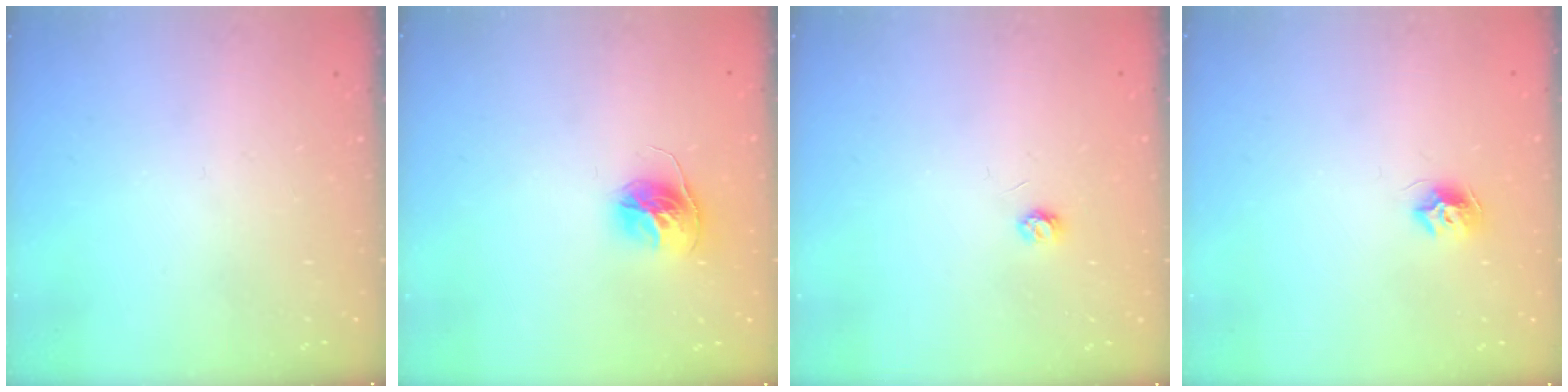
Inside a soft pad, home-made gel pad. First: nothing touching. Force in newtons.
{"total": 11.8, "press": 11.7, "slide": 0.8}
{"total": 3.2, "press": 3.2, "slide": 0.3}
{"total": 8.2, "press": 8.1, "slide": 0.5}